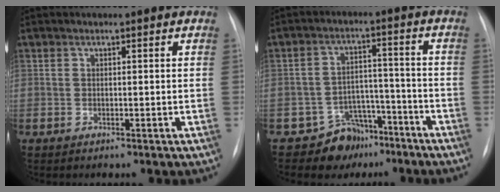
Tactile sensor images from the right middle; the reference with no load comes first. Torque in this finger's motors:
{"motor_torque": [0.35, -0.46, -0.01, -0.01]}